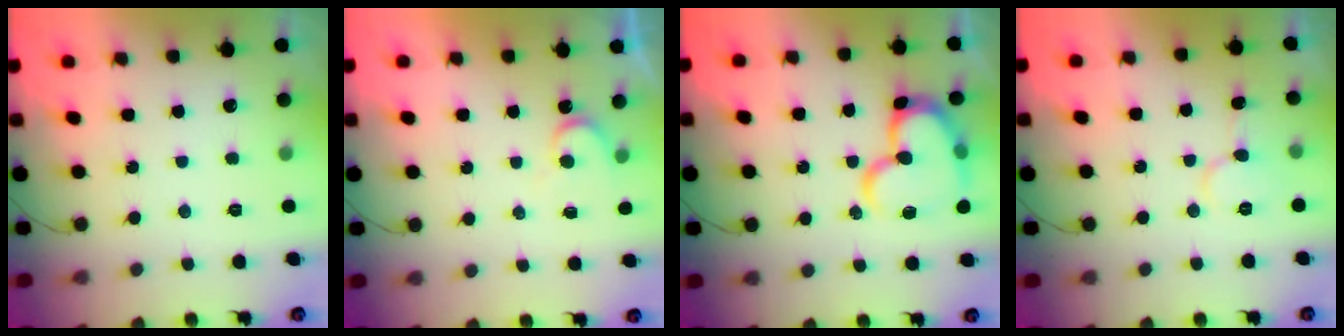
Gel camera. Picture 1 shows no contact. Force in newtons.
{"total": 4.5, "press": 4.4, "slide": 0.4}
{"total": 17.6, "press": 17.5, "slide": 1.7}
{"total": 7.2, "press": 7.2, "slide": 0.7}